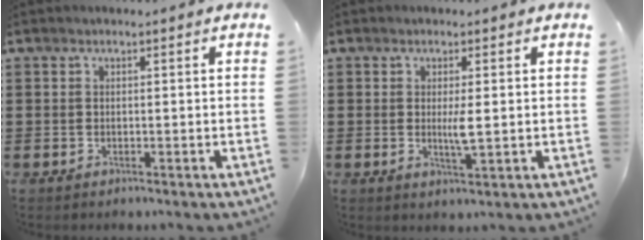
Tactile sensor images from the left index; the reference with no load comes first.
{"total": 3.1, "force": [0.1, 0.3, 3.1], "torque": [-0.058, -0.006, 0.001]}